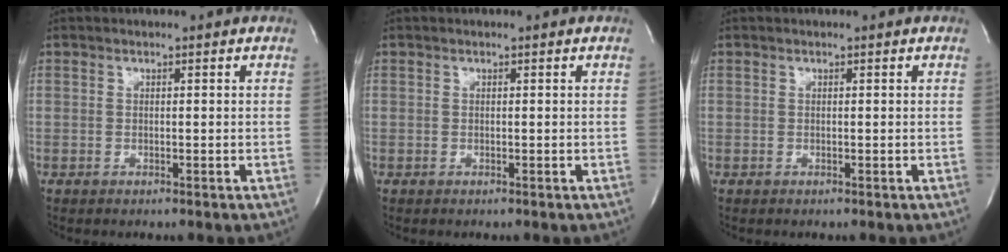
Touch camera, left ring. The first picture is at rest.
{"total": 0.0}
{"total": 0.0}